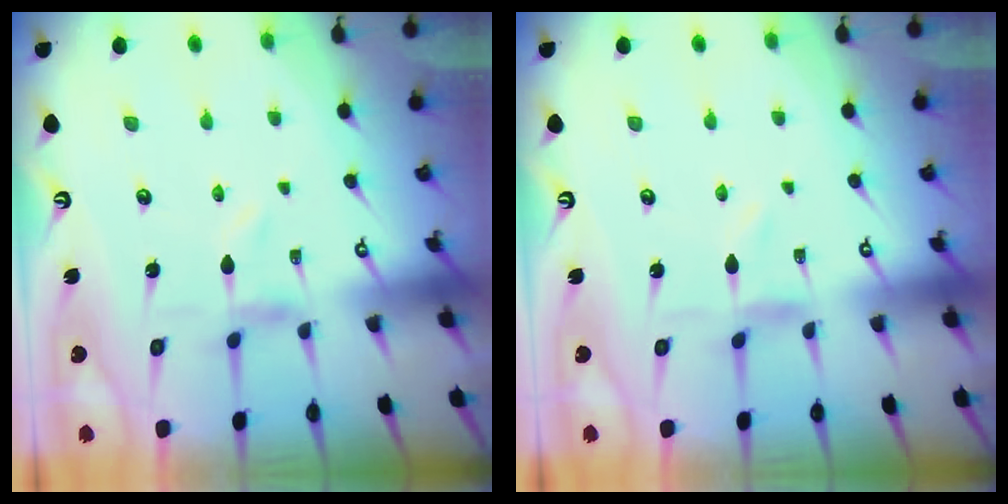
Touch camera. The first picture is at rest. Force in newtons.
{"total": 0.8, "press": 0.8, "slide": 0.2}